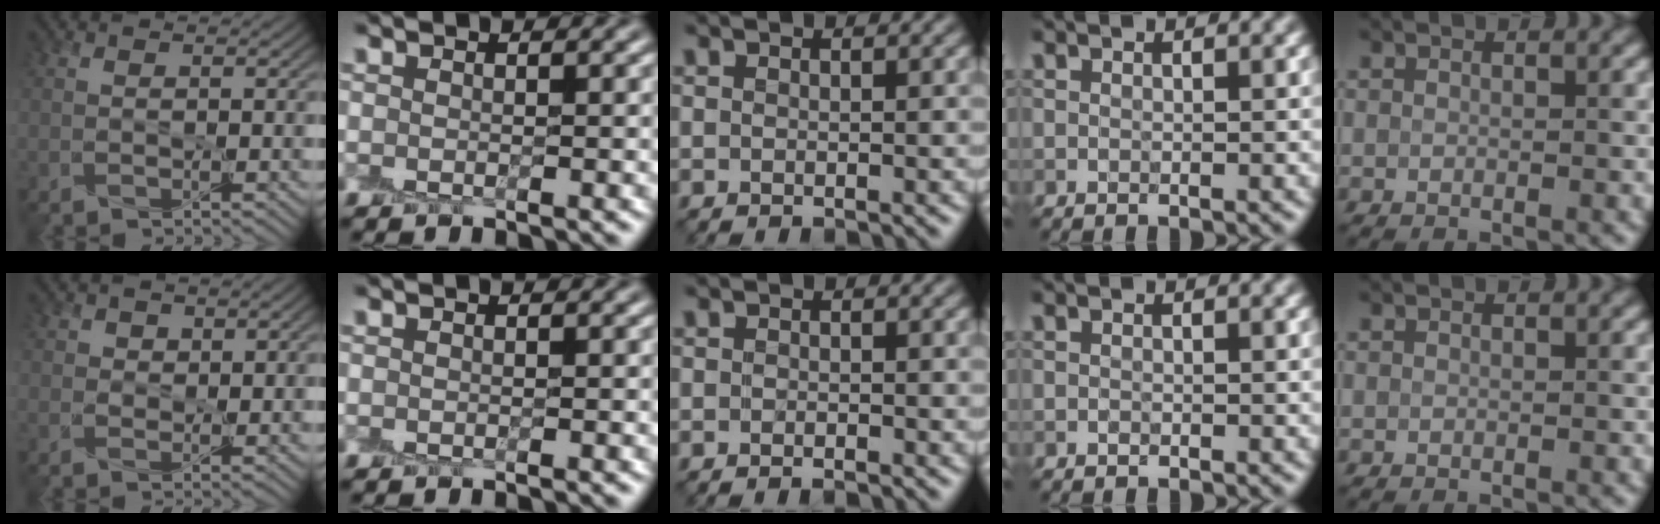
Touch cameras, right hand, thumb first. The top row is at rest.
{"thumb": {"total": 1.7, "force": [0.6, 1.4, 0.7], "torque": [-0.013, -0.003, 0.005]}, "middle": {"total": 0.7, "force": [-0.6, 0.2, 0.4], "torque": [-0.008, -0.002, -0.011]}}